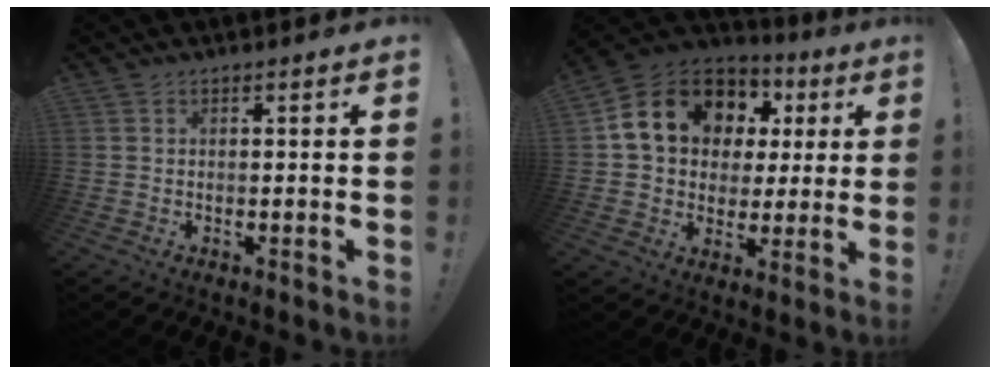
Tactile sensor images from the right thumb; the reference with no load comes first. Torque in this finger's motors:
{"motor_torque": [1.70, 3.30, 0.62, -0.40, 0.28]}